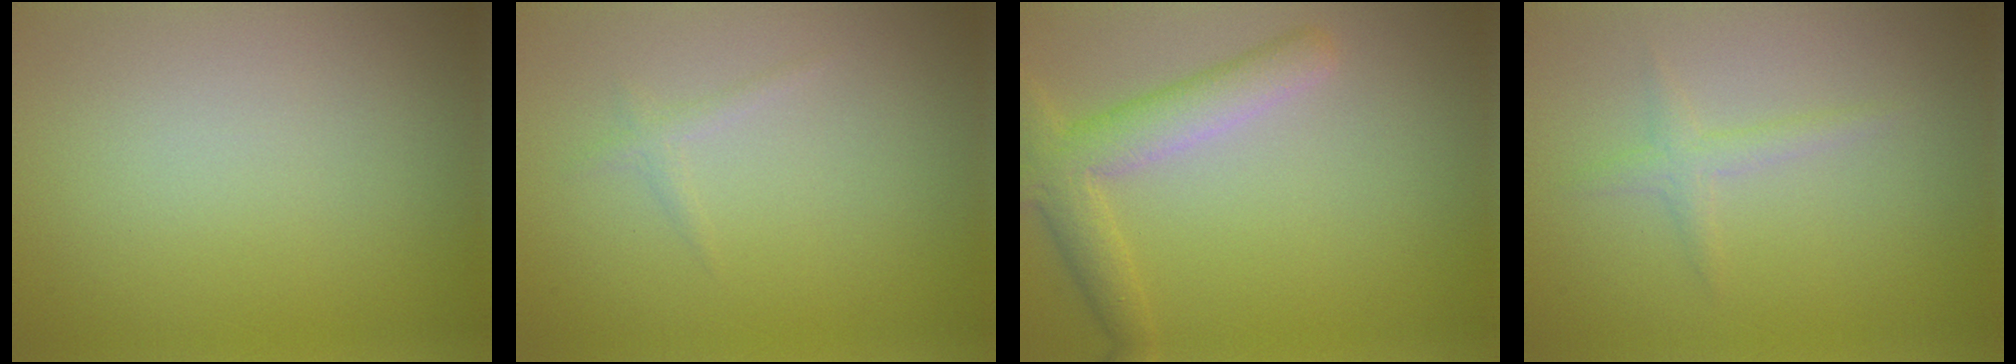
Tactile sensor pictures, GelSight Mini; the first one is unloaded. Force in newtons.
{"total": 0.8, "press": 0.8, "slide": 0.1}
{"total": 4.5, "press": 4.5, "slide": 0.3}
{"total": 1.5, "press": 1.5, "slide": 0.0}